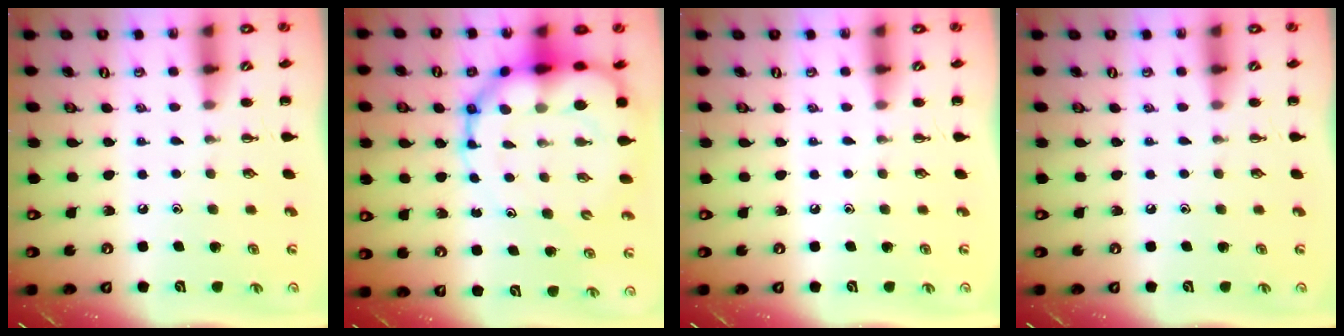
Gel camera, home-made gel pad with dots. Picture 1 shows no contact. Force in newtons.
{"total": 16.7, "press": 16.0, "slide": 4.5}
{"total": 0.0}
{"total": 0.0}